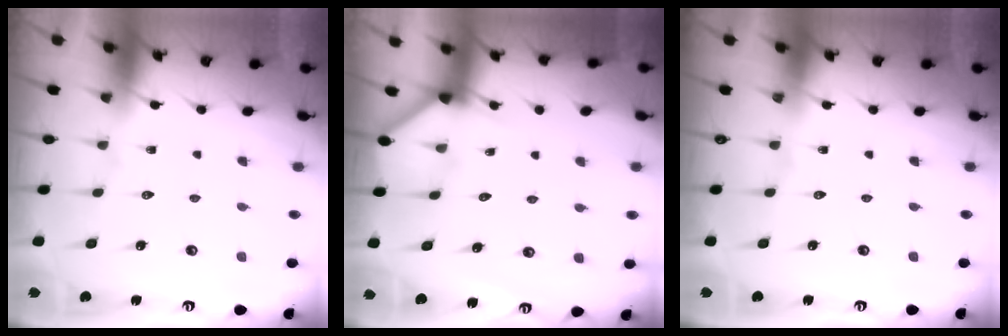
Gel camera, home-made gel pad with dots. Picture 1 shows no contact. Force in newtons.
{"total": 2.9, "press": 2.9, "slide": 0.3}
{"total": 0.0}